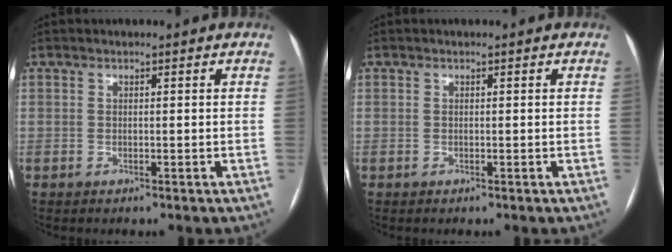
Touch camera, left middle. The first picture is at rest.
{"total": 0.0}